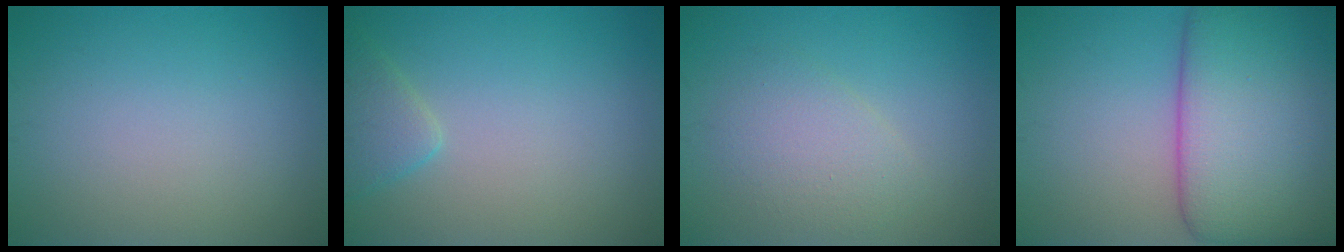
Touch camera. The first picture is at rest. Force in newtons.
{"total": 2.3, "press": 2.2, "slide": 0.2}
{"total": 3.0, "press": 3.0, "slide": 0.2}
{"total": 12.3, "press": 12.3, "slide": 0.8}